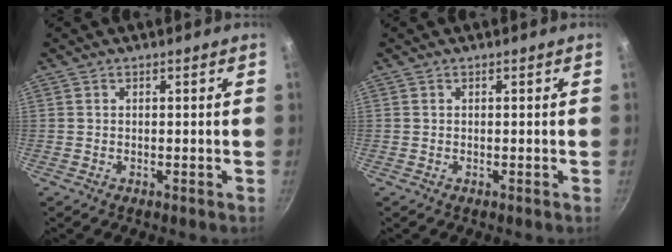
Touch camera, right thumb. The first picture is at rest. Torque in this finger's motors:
{"motor_torque": [0.00, 0.00, 0.01, 0.01, 0.00]}